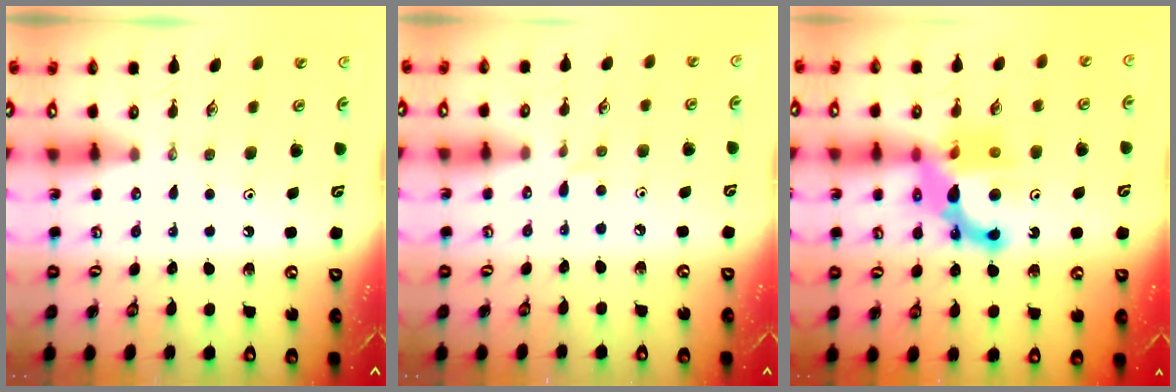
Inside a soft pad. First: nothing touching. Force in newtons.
{"total": 3.8, "press": 3.8, "slide": 0.6}
{"total": 12.6, "press": 12.4, "slide": 2.4}